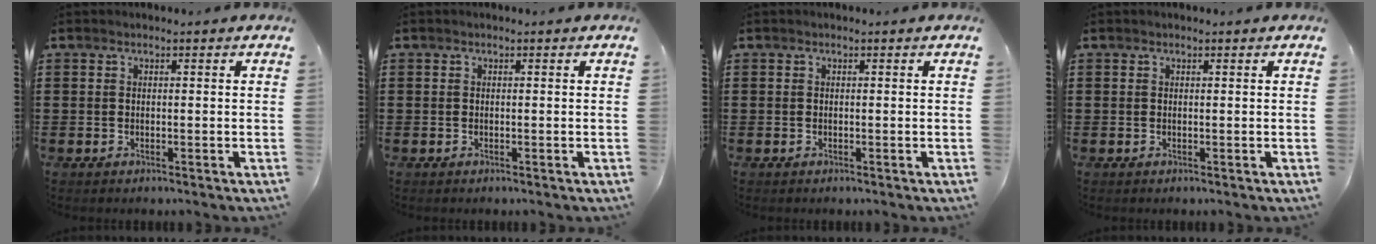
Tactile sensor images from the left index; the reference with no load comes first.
{"total": 0.0}
{"total": 0.0}
{"total": 0.0}